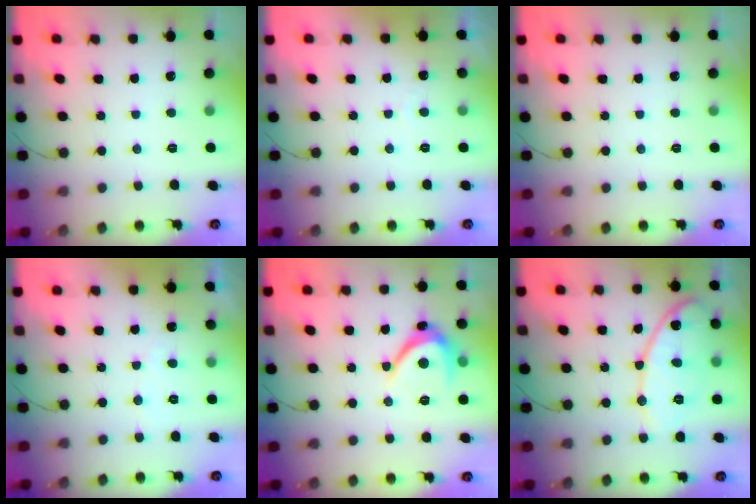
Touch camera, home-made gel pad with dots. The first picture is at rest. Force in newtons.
{"total": 1.7, "press": 1.6, "slide": 0.0}
{"total": 0.0}
{"total": 2.3, "press": 2.3, "slide": 0.1}
{"total": 6.9, "press": 6.9, "slide": 0.7}
{"total": 12.8, "press": 12.7, "slide": 1.4}